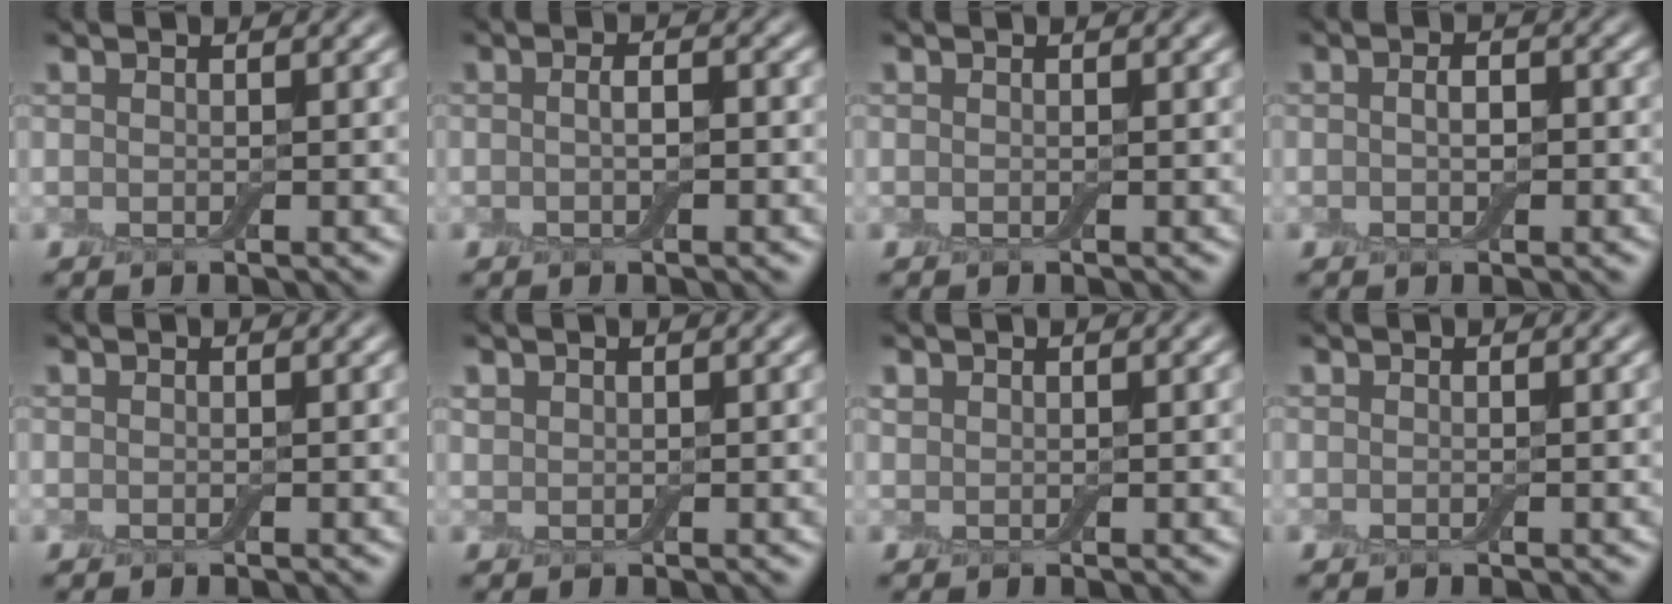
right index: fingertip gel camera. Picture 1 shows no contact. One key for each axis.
{"total": 1.9, "fx": 0.0, "fy": 0.8, "fz": 1.7, "tx": -0.016, "ty": -0.005, "tz": -0.008}
{"total": 0.0}
{"total": 1.8, "fx": 0.0, "fy": 1.0, "fz": 1.5, "tx": -0.016, "ty": 0.000, "tz": -0.004}
{"total": 0.0}
{"total": 0.7, "fx": 0.6, "fy": 0.4, "fz": 0.1, "tx": -0.003, "ty": 0.001, "tz": 0.014}
{"total": 0.6, "fx": 0.5, "fy": 0.4, "fz": 0.1, "tx": -0.003, "ty": 0.002, "tz": 0.012}
{"total": 0.0}